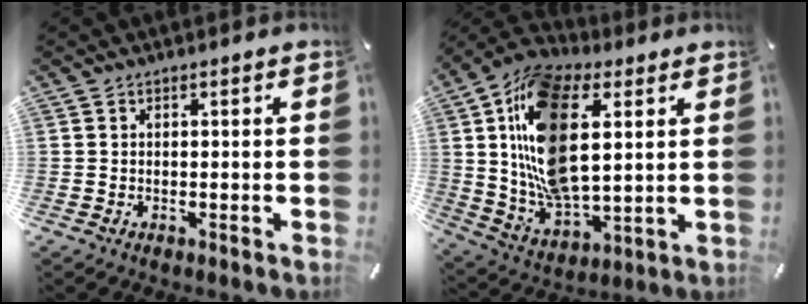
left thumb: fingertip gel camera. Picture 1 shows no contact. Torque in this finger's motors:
{"motor_torque": [1.35, 0.59, 1.69, 0.63, 0.28]}